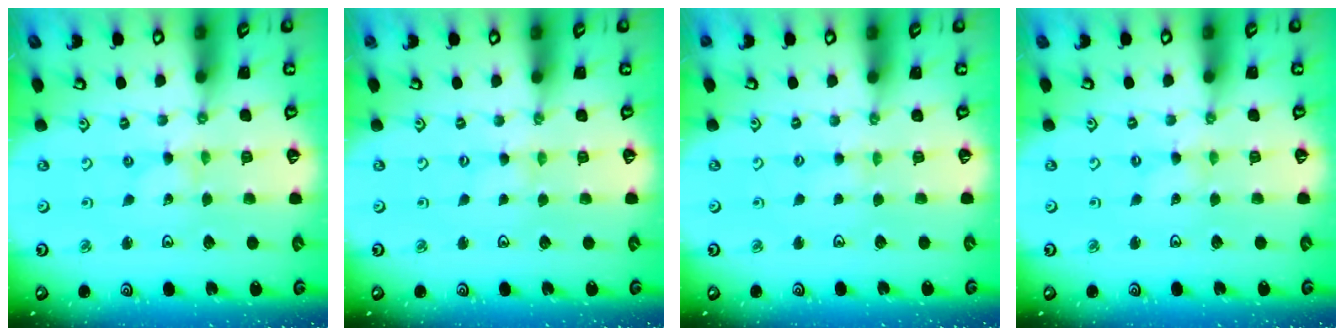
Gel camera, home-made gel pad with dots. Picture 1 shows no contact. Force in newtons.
{"total": 0.5, "press": 0.5, "slide": 0.1}
{"total": 2.1, "press": 2.0, "slide": 0.3}
{"total": 0.0}